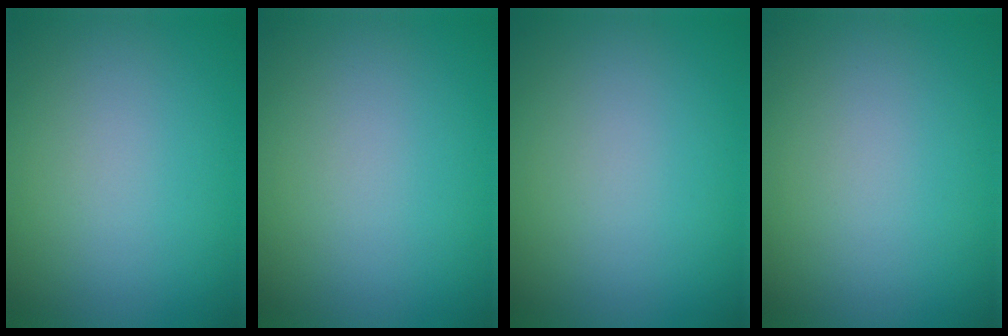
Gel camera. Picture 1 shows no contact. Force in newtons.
{"total": 0.0}
{"total": 0.0}
{"total": 0.0}